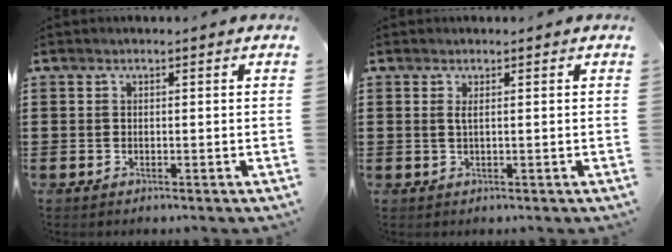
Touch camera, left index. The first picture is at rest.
{"total": 1.0, "force": [0.3, 0.0, 1.0], "torque": [-0.020, -0.002, 0.006]}